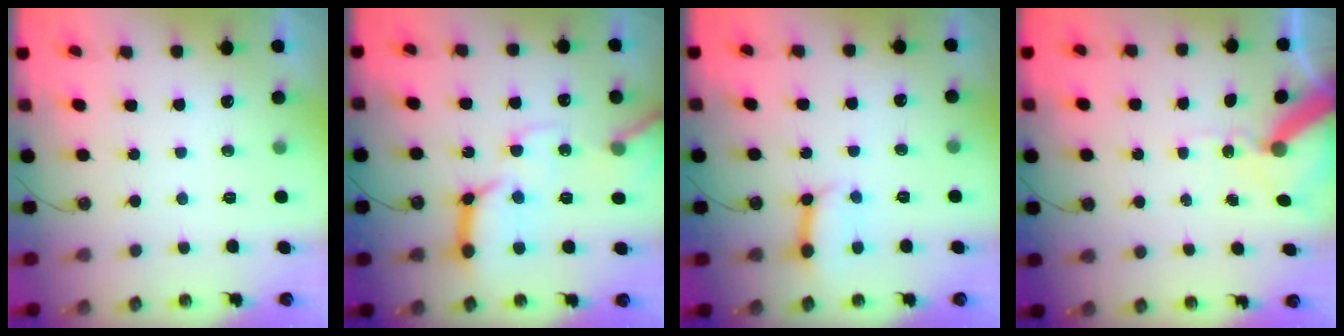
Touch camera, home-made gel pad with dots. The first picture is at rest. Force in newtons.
{"total": 16.3, "press": 16.2, "slide": 1.8}
{"total": 8.4, "press": 8.3, "slide": 0.9}
{"total": 10.3, "press": 10.2, "slide": 1.4}